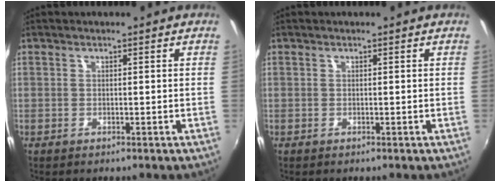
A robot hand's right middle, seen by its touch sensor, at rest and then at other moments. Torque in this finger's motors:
{"motor_torque": [0.00, 0.00, 0.00, 0.00]}